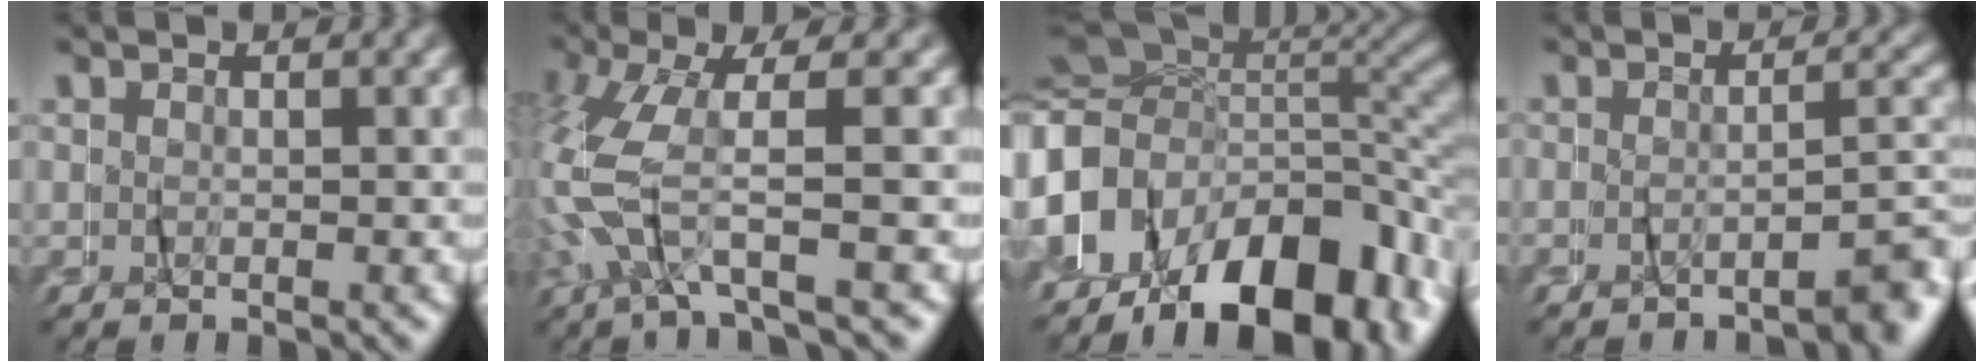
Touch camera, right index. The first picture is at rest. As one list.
[{"total": 5.3, "force": [-1.6, 1.4, 4.8], "torque": [-0.144, -0.014, -0.021]}, {"total": 21.3, "force": [-5.2, 16.5, 12.4], "torque": [-0.250, -0.029, -0.088]}, {"total": 3.5, "force": [-3.0, -0.3, 1.7], "torque": [-0.015, 0.008, -0.056]}]